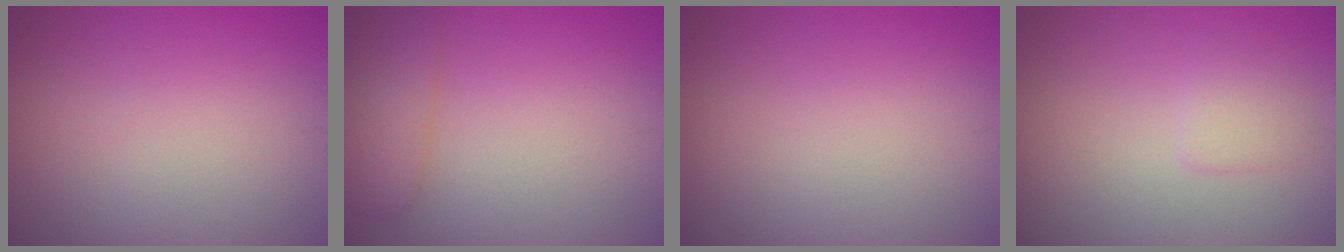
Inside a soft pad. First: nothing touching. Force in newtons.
{"total": 2.9, "press": 2.9, "slide": 0.3}
{"total": 0.0}
{"total": 1.4, "press": 1.3, "slide": 0.3}